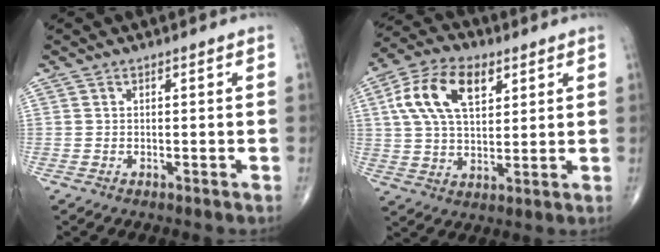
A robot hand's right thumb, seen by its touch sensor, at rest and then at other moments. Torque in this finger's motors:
{"motor_torque": [0.47, 0.49, 0.27, -0.06, 0.32]}